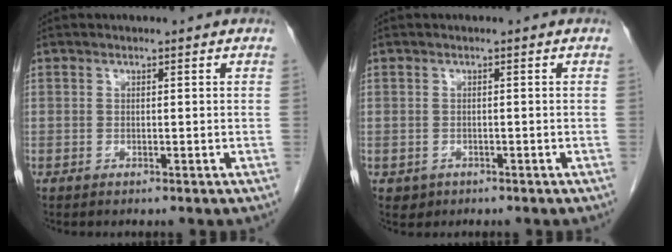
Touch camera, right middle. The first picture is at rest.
{"total": 1.3, "force": [-0.6, 1.2, 0.1], "torque": [-0.004, 0.005, -0.001]}